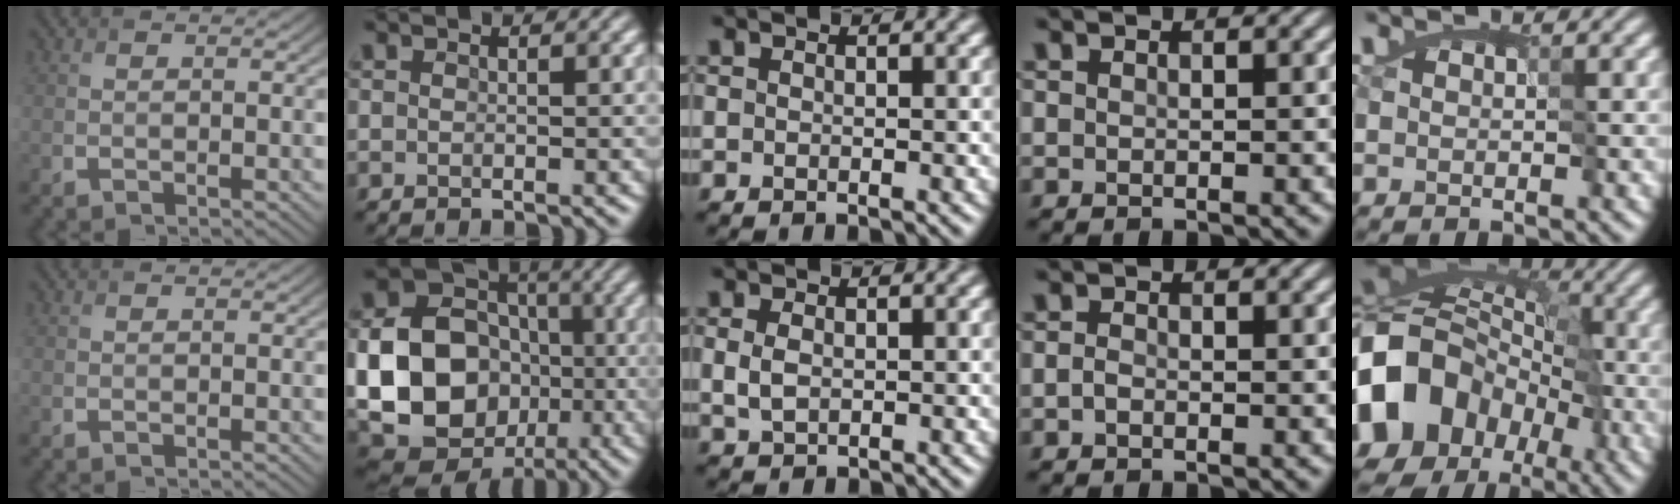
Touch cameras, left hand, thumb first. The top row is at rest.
{"index": {"total": 18.5, "force": [-2.8, 16.5, 8.0], "torque": [-0.184, -0.027, -0.062]}, "middle": {"total": 1.7, "force": [0.2, 1.2, 1.3], "torque": [-0.032, 0.000, 0.006]}, "ring": {"total": 0.8, "force": [-0.3, 0.5, 0.5], "torque": [-0.012, 0.000, -0.008]}, "little": {"total": 17.0, "force": [-7.1, 13.6, 7.3], "torque": [-0.160, 0.005, -0.153]}}